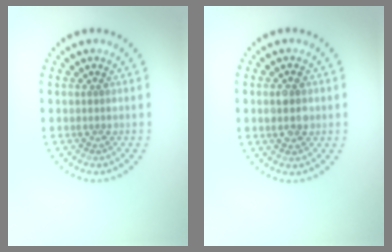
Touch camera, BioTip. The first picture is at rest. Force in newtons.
{"total": 2.1, "press": 2.1, "slide": 0.2}